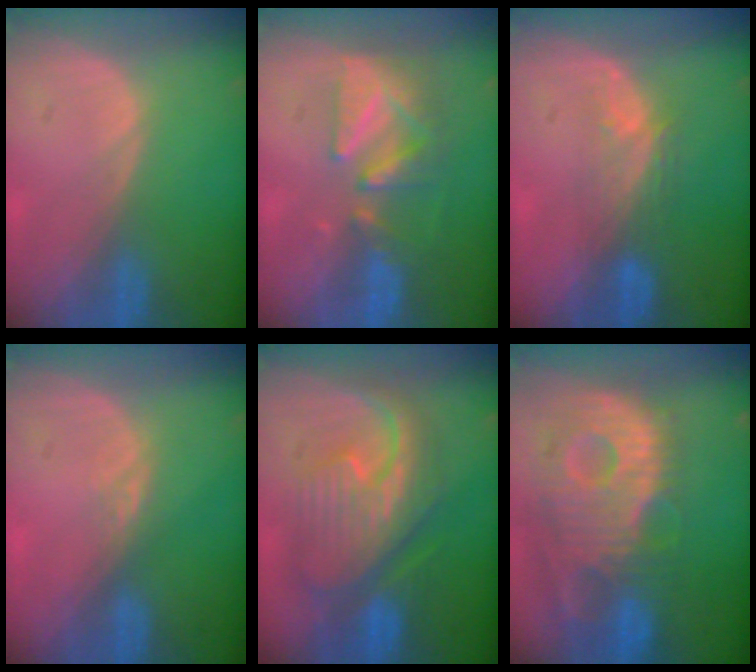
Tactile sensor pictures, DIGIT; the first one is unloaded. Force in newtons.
{"total": 8.7, "press": 7.7, "slide": 3.9}
{"total": 4.0, "press": 3.7, "slide": 1.6}
{"total": 1.5, "press": 1.3, "slide": 0.8}
{"total": 10.7, "press": 10.7, "slide": 0.9}
{"total": 13.2, "press": 11.5, "slide": 6.5}